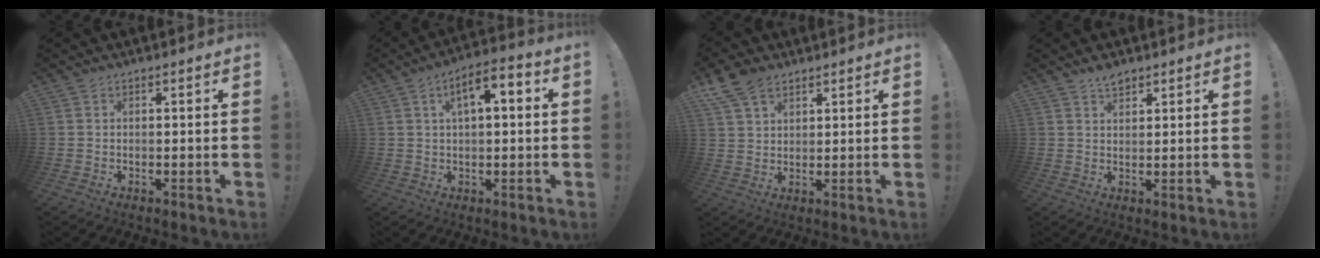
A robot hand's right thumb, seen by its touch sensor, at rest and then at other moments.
{"total": 7.5, "force": [1.8, 2.9, 6.7], "torque": [-0.092, -0.006, 0.025]}
{"total": 8.3, "force": [5.4, 4.9, 3.9], "torque": [-0.071, -0.017, 0.109]}
{"total": 3.5, "force": [2.8, 1.6, 1.3], "torque": [-0.011, -0.018, 0.049]}